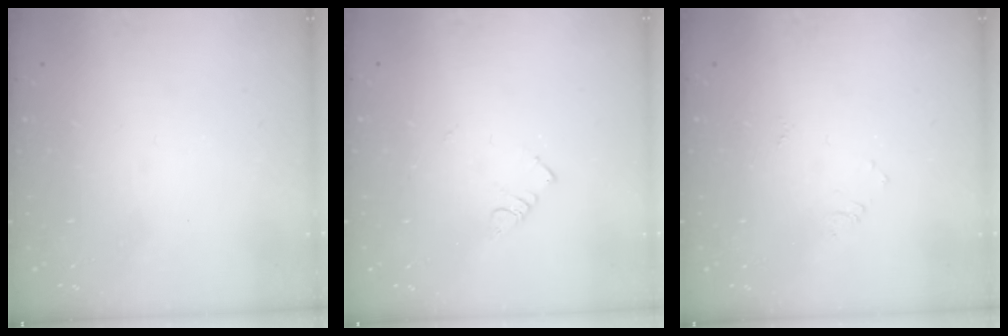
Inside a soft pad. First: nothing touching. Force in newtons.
{"total": 3.0, "press": 2.9, "slide": 0.4}
{"total": 4.7, "press": 4.7, "slide": 0.6}